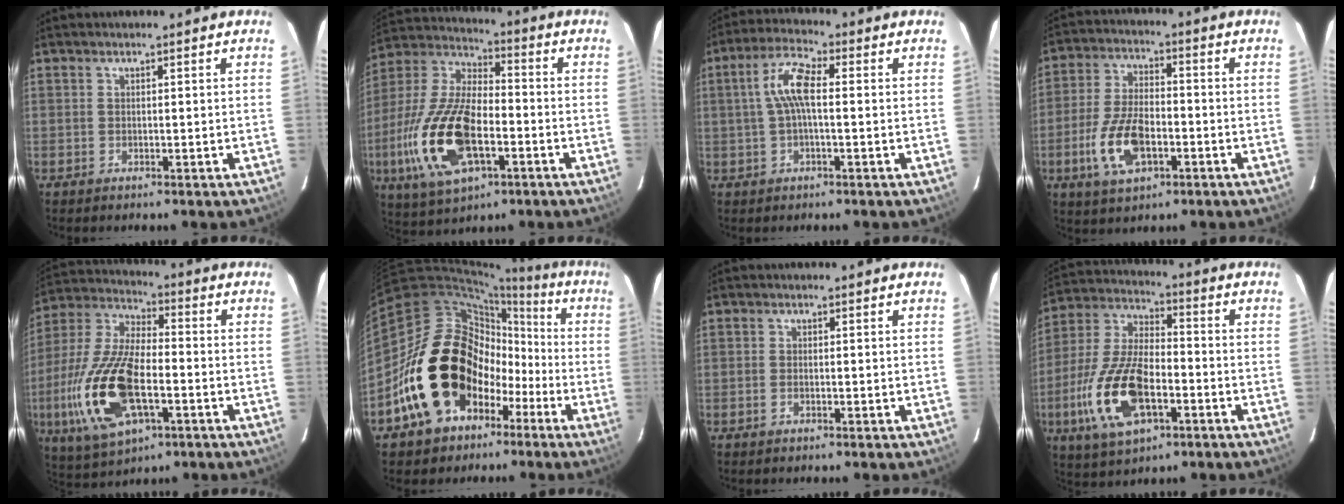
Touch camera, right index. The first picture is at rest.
{"total": 20.9, "force": [-6.3, 9.8, 17.3], "torque": [-0.380, -0.014, -0.113]}
{"total": 7.0, "force": [0.4, 2.1, 6.7], "torque": [-0.139, 0.018, 0.006]}
{"total": 11.9, "force": [-4.2, 6.0, 9.4], "torque": [-0.201, -0.001, -0.074]}
{"total": 20.6, "force": [-5.8, 9.4, 17.3], "torque": [-0.385, -0.016, -0.104]}
{"total": 20.6, "force": [-5.8, 16.5, 10.8], "torque": [-0.215, 0.036, -0.072]}
{"total": 1.0, "force": [-0.6, 0.6, 0.6], "torque": [-0.013, 0.001, -0.011]}
{"total": 17.8, "force": [-6.3, 8.4, 14.4], "torque": [-0.317, -0.007, -0.113]}